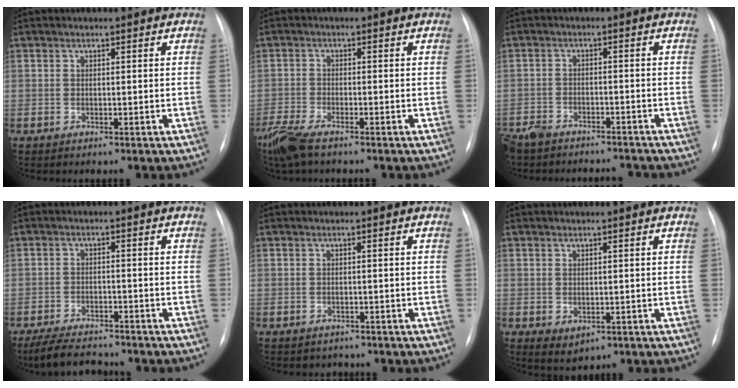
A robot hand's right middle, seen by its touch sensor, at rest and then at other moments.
{"total": 6.2, "force": [-4.8, 1.1, 3.8], "torque": [-0.088, -0.019, -0.094]}
{"total": 10.7, "force": [-9.6, 3.5, 3.1], "torque": [-0.064, 0.002, -0.135]}
{"total": 8.1, "force": [-7.2, 2.0, 3.1], "torque": [-0.057, -0.016, -0.115]}
{"total": 1.6, "force": [-1.3, 1.0, -0.2], "torque": [-0.004, 0.005, -0.016]}
{"total": 2.4, "force": [-0.4, 1.6, 1.7], "torque": [-0.026, -0.006, 0.008]}